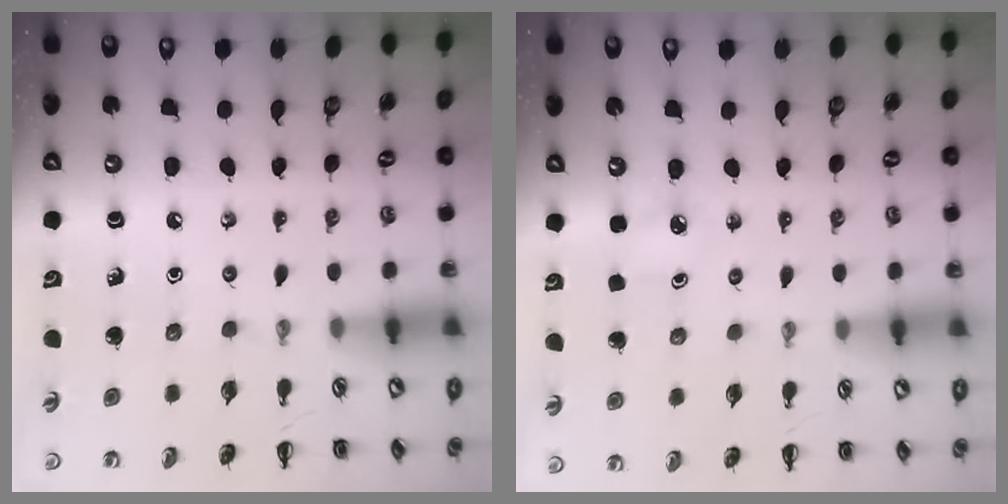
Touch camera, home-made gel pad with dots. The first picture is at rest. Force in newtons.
{"total": 4.4, "press": 4.3, "slide": 1.2}